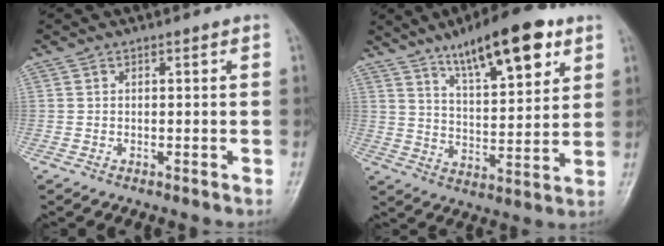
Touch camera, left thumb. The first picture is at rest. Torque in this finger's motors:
{"motor_torque": [1.18, 0.41, 1.41, -1.36, 0.11]}